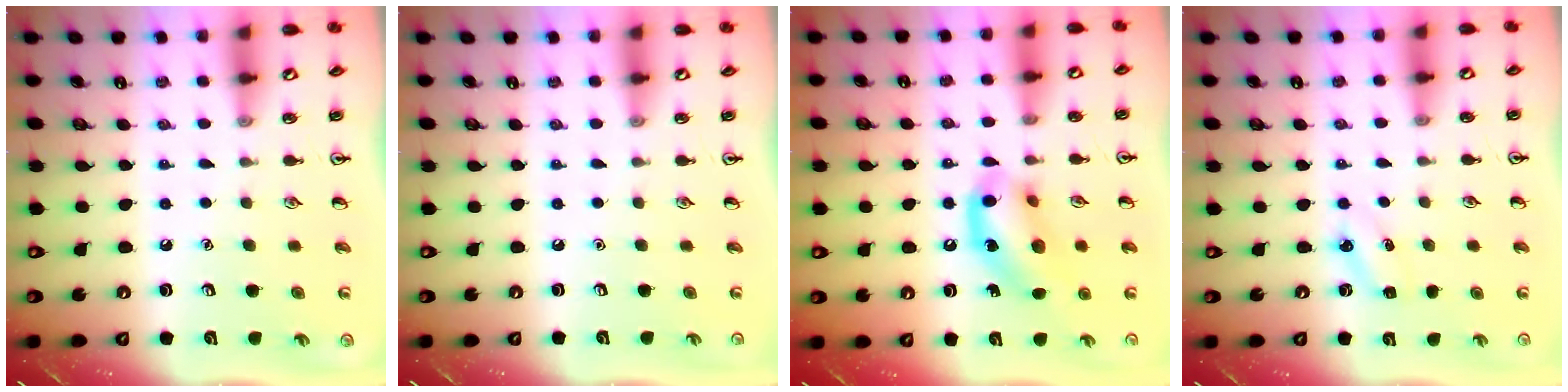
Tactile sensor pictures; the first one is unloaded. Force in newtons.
{"total": 0.0}
{"total": 13.2, "press": 12.9, "slide": 2.8}
{"total": 3.8, "press": 3.6, "slide": 1.3}